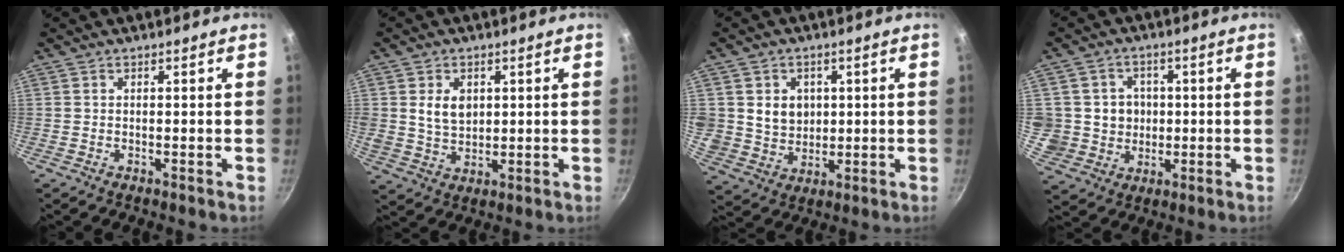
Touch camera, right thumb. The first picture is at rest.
{"total": 6.3, "force": [1.6, 4.6, 3.9], "torque": [-0.052, -0.015, 0.033]}
{"total": 8.4, "force": [1.7, 7.4, 3.6], "torque": [-0.040, -0.011, 0.038]}
{"total": 8.7, "force": [0.6, 8.4, 2.1], "torque": [-0.005, 0.005, 0.019]}